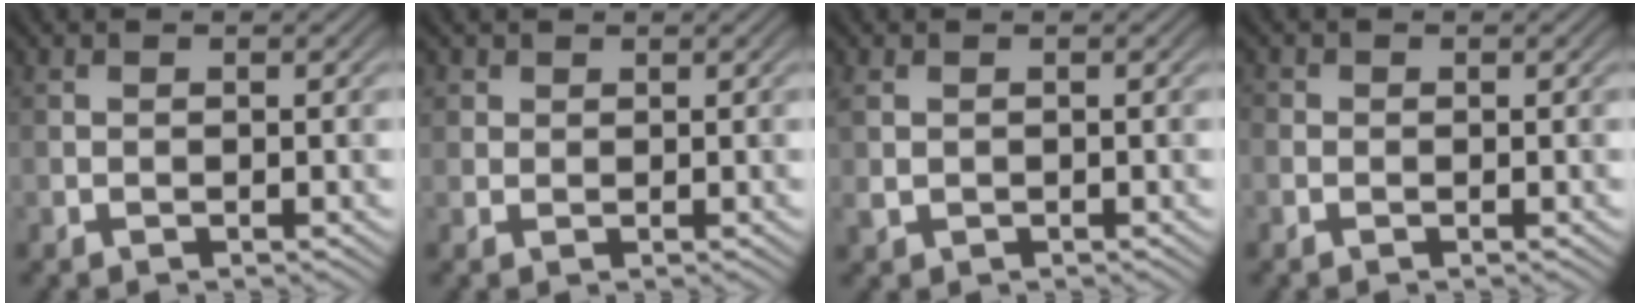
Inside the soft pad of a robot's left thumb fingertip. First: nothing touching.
{"total": 1.7, "force": [1.0, 1.3, 0.3], "torque": [-0.010, 0.002, 0.020]}
{"total": 2.0, "force": [0.2, 1.5, 1.3], "torque": [-0.042, -0.002, 0.005]}
{"total": 0.9, "force": [-0.3, 0.8, 0.3], "torque": [-0.003, -0.004, -0.005]}